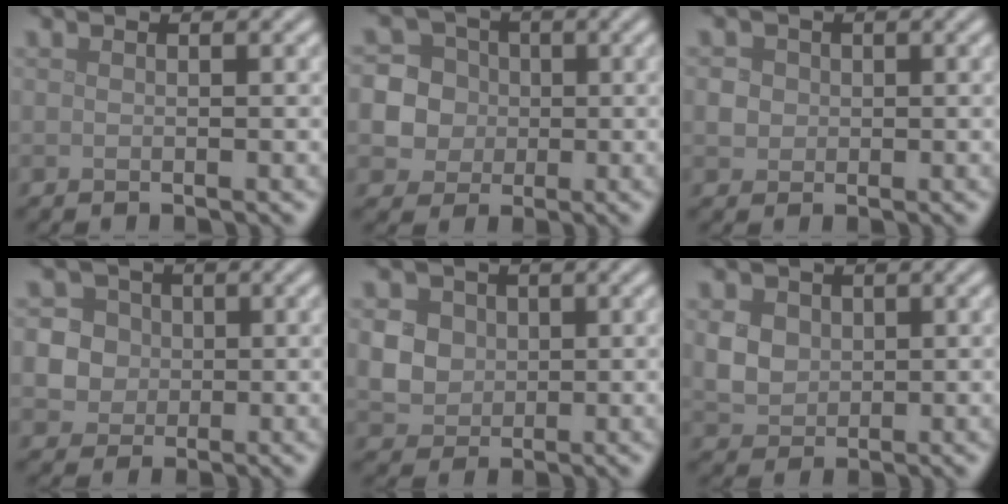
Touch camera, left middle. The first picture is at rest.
{"total": 9.4, "force": [0.5, 9.0, 2.7], "torque": [-0.069, 0.026, 0.006]}
{"total": 2.4, "force": [0.6, 2.2, 0.9], "torque": [-0.010, 0.010, 0.009]}
{"total": 6.9, "force": [1.0, 6.5, 2.2], "torque": [-0.043, 0.034, 0.004]}
{"total": 5.4, "force": [1.1, 4.7, 2.4], "torque": [-0.056, 0.018, 0.020]}
{"total": 3.4, "force": [0.8, 2.9, 1.7], "torque": [-0.039, 0.000, 0.019]}